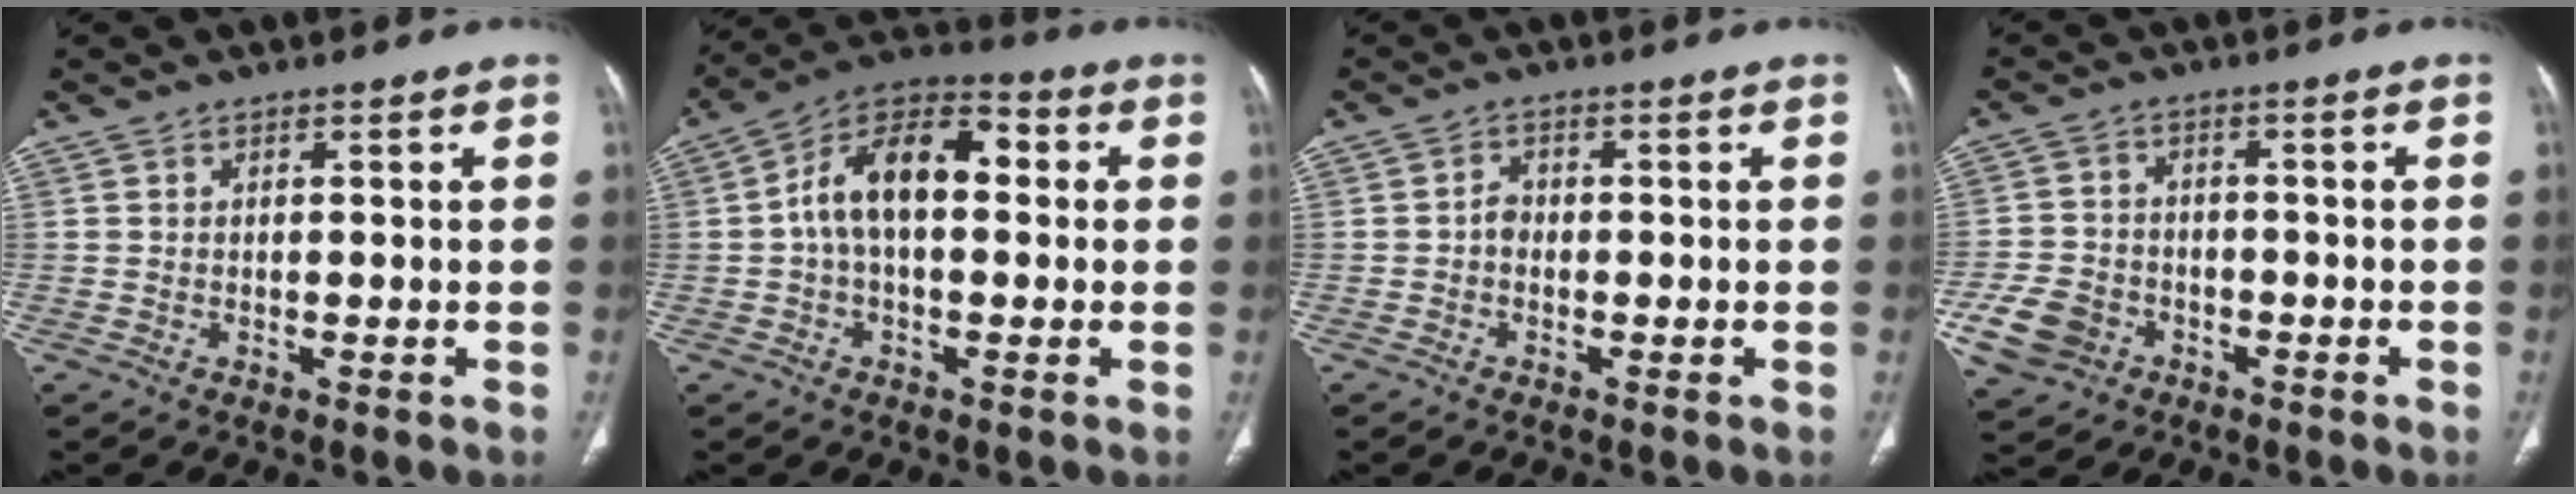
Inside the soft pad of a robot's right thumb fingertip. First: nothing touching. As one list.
[{"total": 13.9, "force": [1.2, 8.0, 11.3], "torque": [-0.178, 0.042, 0.008]}, {"total": 1.9, "force": [-0.5, 1.5, 1.1], "torque": [-0.009, 0.007, -0.015]}, {"total": 8.5, "force": [-3.7, 6.7, 3.7], "torque": [-0.067, 0.021, -0.063]}]